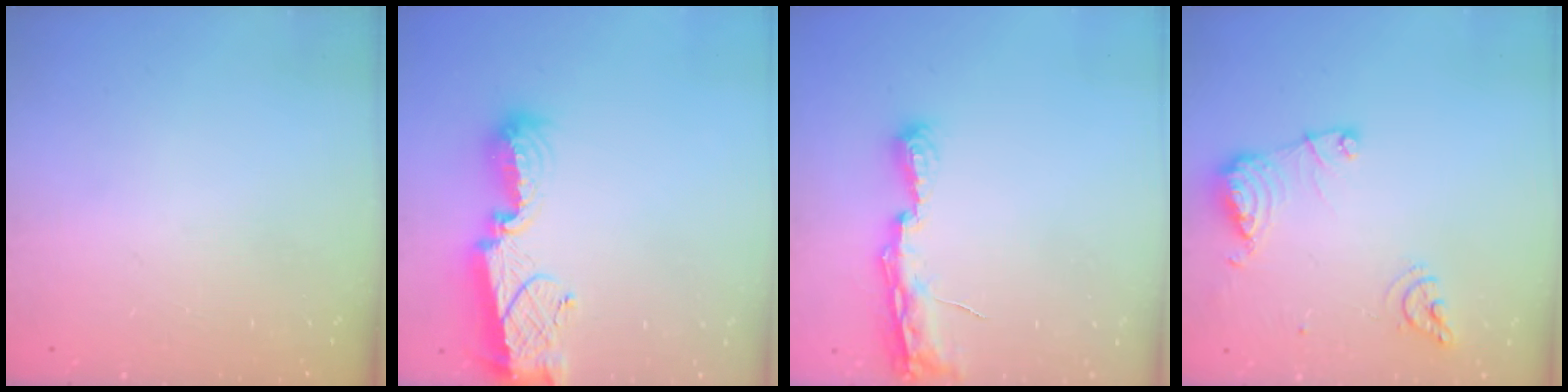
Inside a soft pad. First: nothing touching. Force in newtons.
{"total": 12.3, "press": 12.3, "slide": 0.8}
{"total": 7.6, "press": 7.5, "slide": 0.6}
{"total": 11.9, "press": 11.9, "slide": 1.3}